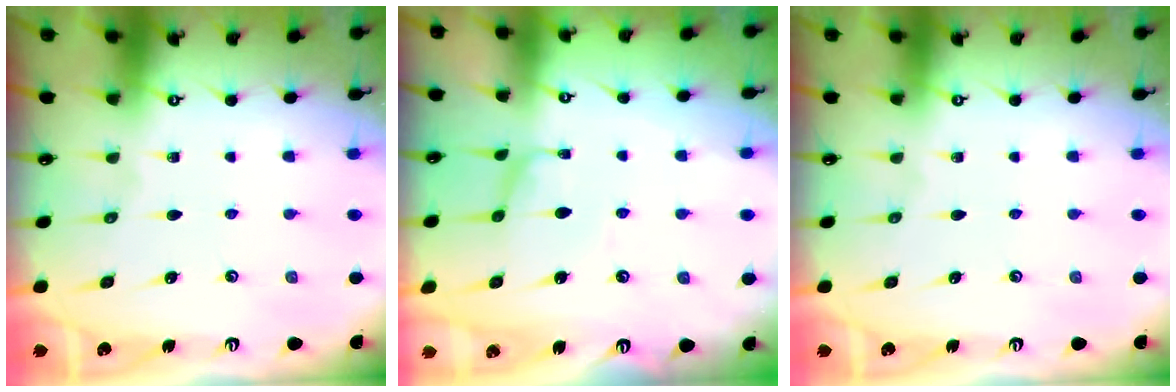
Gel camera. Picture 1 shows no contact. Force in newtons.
{"total": 0.0}
{"total": 0.0}